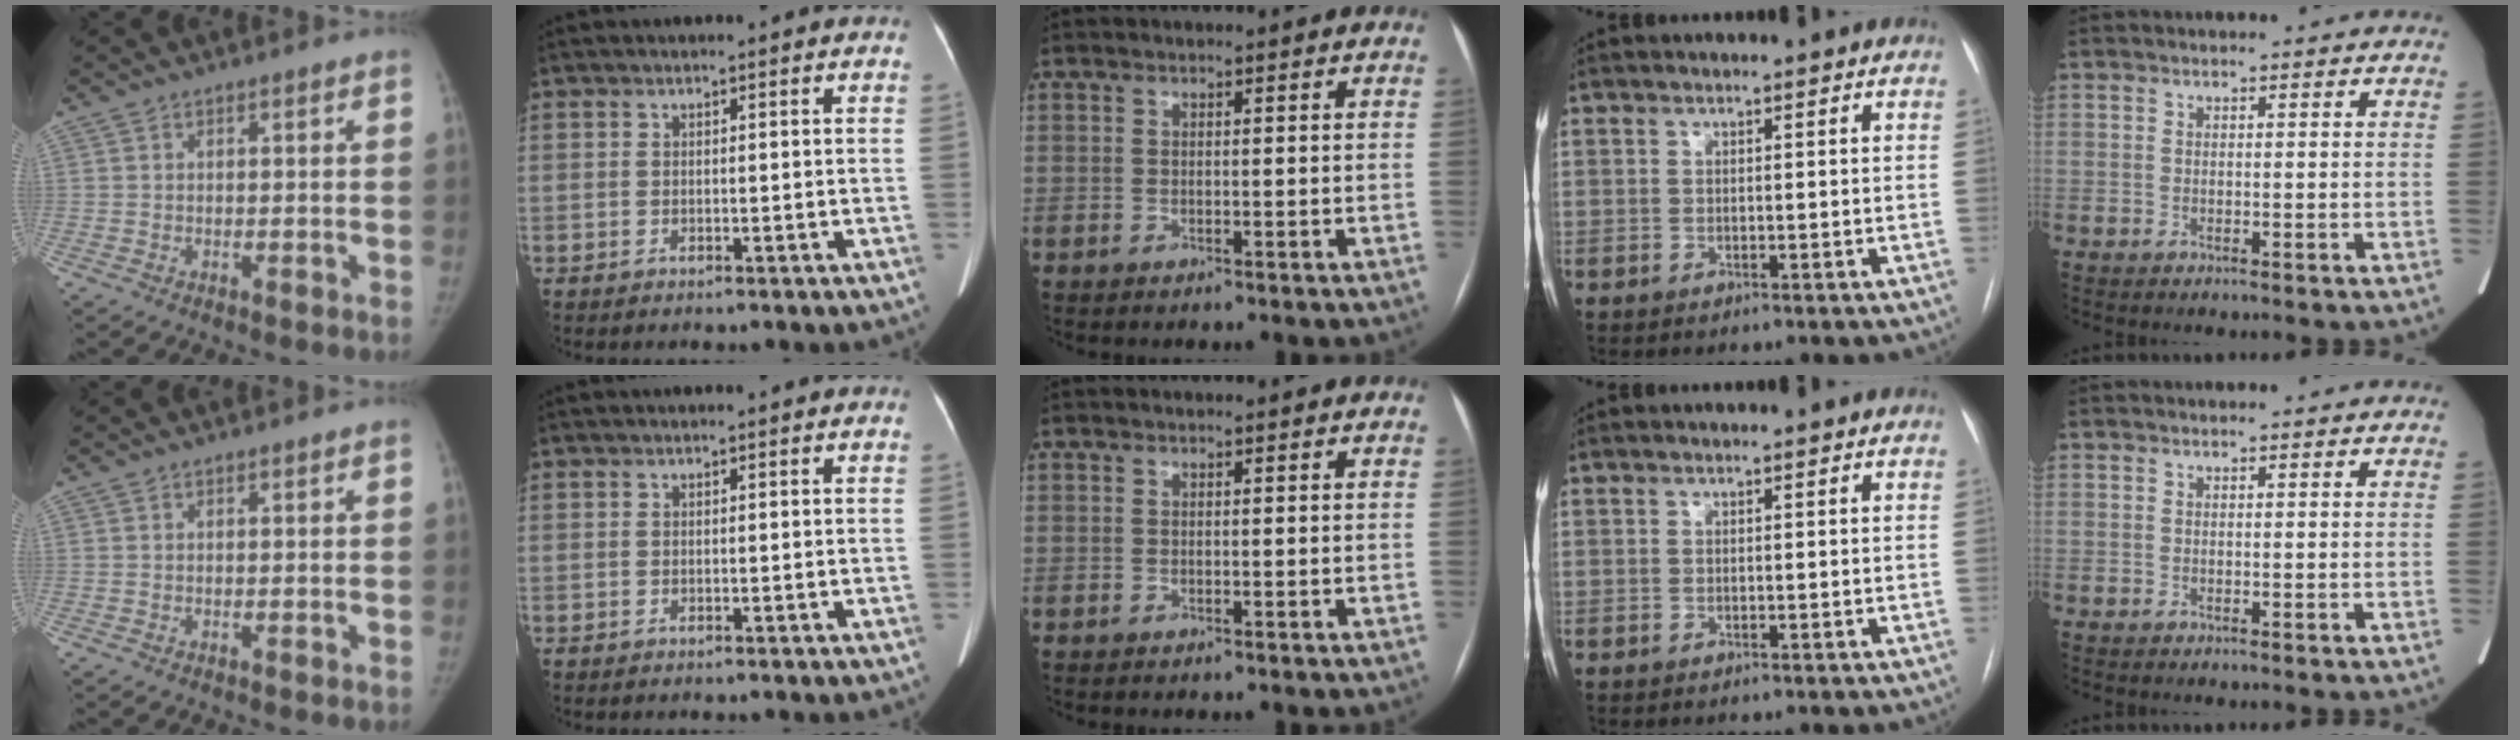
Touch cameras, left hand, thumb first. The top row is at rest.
{}